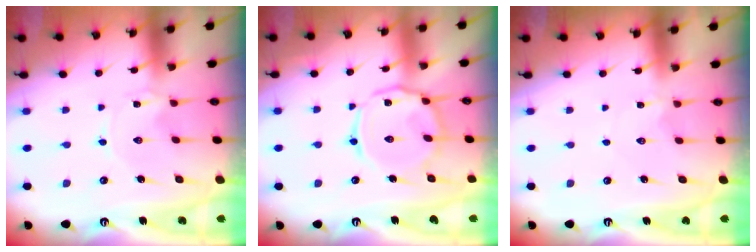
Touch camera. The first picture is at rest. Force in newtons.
{"total": 11.7, "press": 11.7, "slide": 0.9}
{"total": 1.9, "press": 1.9, "slide": 0.2}